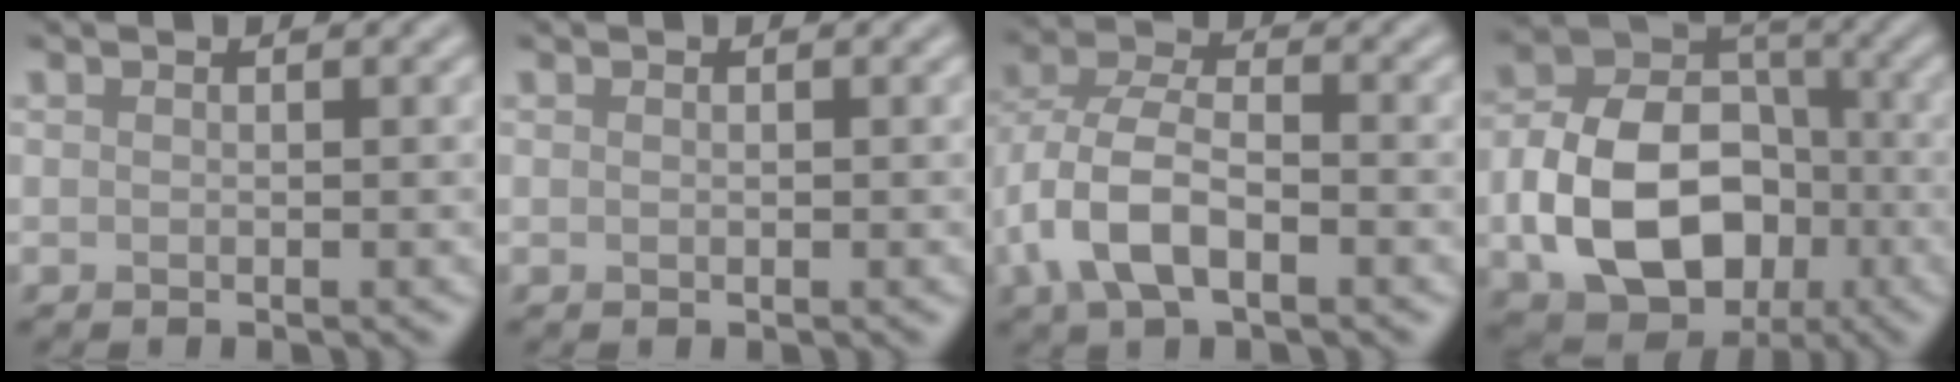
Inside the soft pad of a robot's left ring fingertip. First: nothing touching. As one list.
[{"total": 0.0}, {"total": 6.9, "force": [-2.4, 3.7, 5.3], "torque": [-0.118, 0.004, -0.057]}, {"total": 11.4, "force": [-2.9, 8.3, 7.3], "torque": [-0.141, -0.006, -0.055]}]